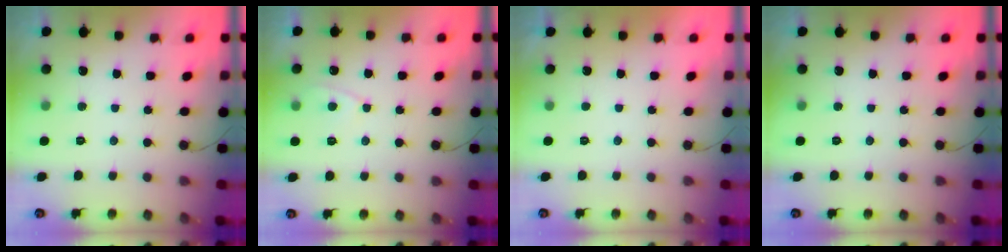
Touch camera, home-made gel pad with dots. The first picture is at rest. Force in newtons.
{"total": 4.0, "press": 4.0, "slide": 0.4}
{"total": 2.3, "press": 2.2, "slide": 0.3}
{"total": 0.0}